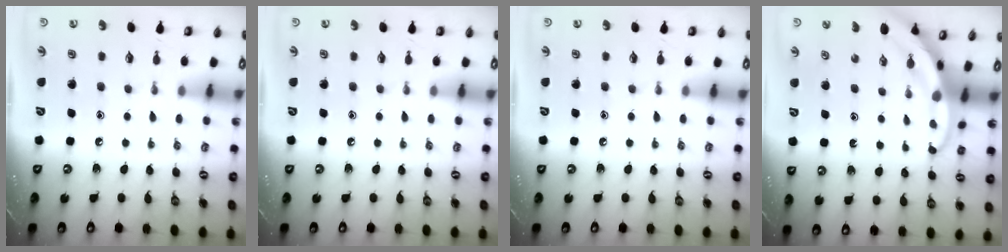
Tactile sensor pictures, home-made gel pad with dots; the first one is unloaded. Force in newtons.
{"total": 0.0}
{"total": 0.0}
{"total": 3.3, "press": 3.3, "slide": 0.3}